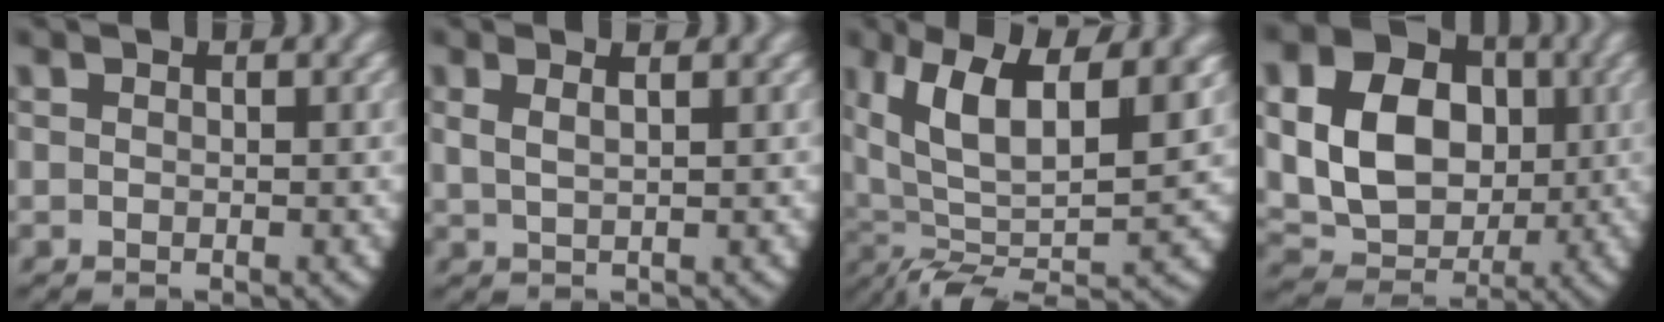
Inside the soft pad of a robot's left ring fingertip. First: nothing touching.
{"total": 1.8, "force": [1.0, 0.5, 1.4], "torque": [-0.031, -0.001, 0.024]}
{"total": 11.4, "force": [1.4, 7.0, 8.9], "torque": [-0.189, -0.035, 0.042]}
{"total": 15.6, "force": [1.7, 12.9, 8.5], "torque": [-0.189, -0.035, 0.030]}